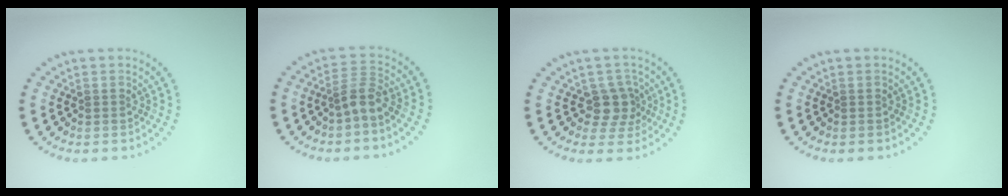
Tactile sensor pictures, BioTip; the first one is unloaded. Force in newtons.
{"total": 2.5, "press": 1.9, "slide": 1.6}
{"total": 2.7, "press": 2.2, "slide": 1.6}
{"total": 0.0}